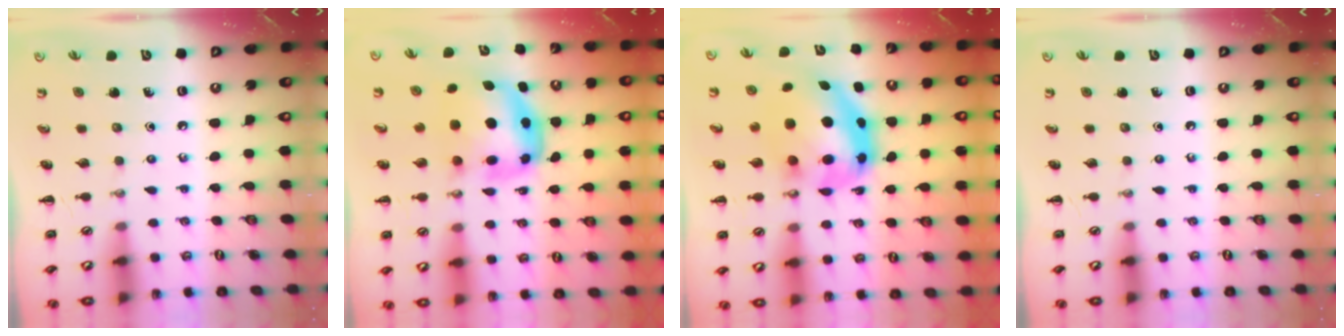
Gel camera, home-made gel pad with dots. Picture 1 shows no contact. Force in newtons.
{"total": 6.3, "press": 6.1, "slide": 1.6}
{"total": 12.8, "press": 12.4, "slide": 3.1}
{"total": 0.0}